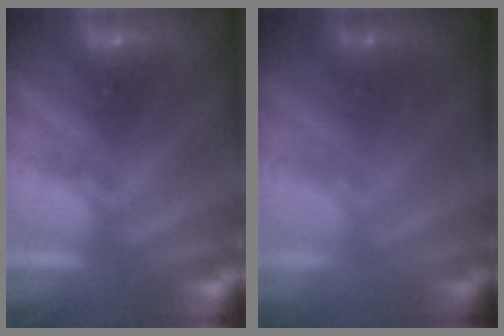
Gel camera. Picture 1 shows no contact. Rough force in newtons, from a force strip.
{"total": 1.6}